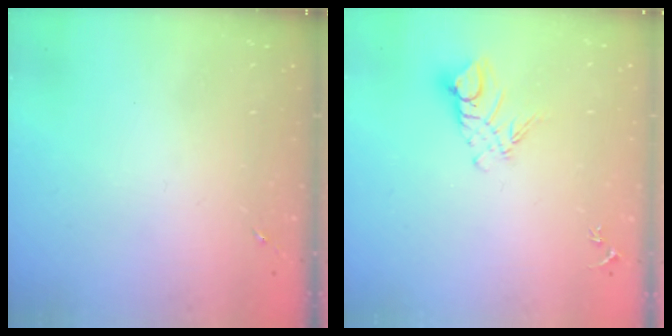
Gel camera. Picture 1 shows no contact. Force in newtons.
{"total": 9.1, "press": 9.1, "slide": 0.9}